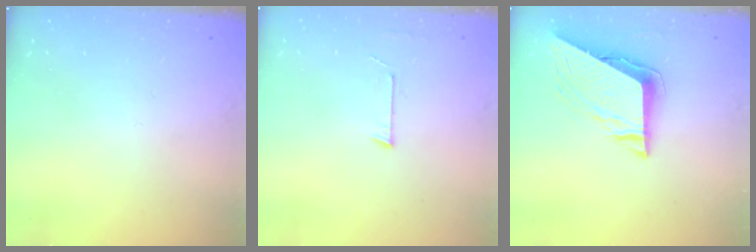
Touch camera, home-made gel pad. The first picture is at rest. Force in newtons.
{"total": 2.7, "press": 2.7, "slide": 0.2}
{"total": 8.4, "press": 8.4, "slide": 0.8}